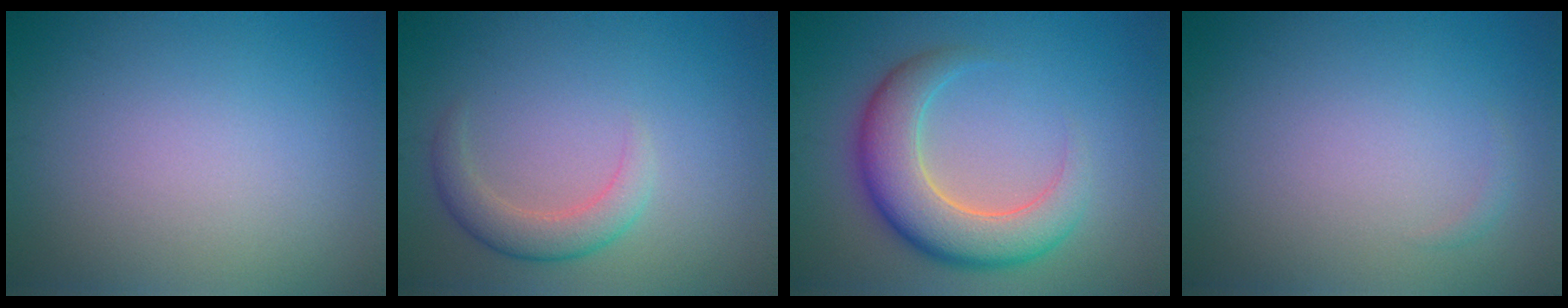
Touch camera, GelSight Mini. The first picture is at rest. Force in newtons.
{"total": 2.8, "press": 2.8, "slide": 0.2}
{"total": 6.8, "press": 6.8, "slide": 0.6}
{"total": 0.5, "press": 0.5, "slide": 0.0}